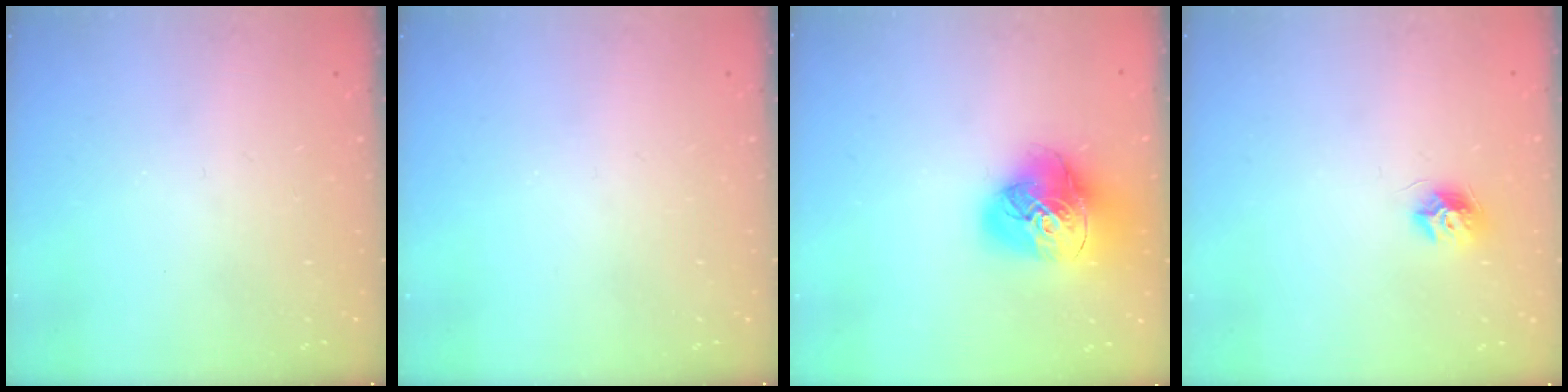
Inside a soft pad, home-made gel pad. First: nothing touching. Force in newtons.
{"total": 0.0}
{"total": 17.3, "press": 17.2, "slide": 2.0}
{"total": 7.9, "press": 7.9, "slide": 0.4}